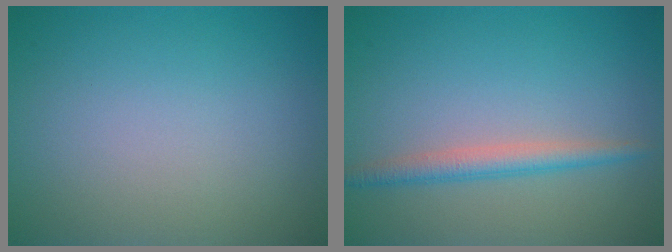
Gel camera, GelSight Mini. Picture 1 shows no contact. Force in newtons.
{"total": 2.4, "press": 2.4, "slide": 0.0}